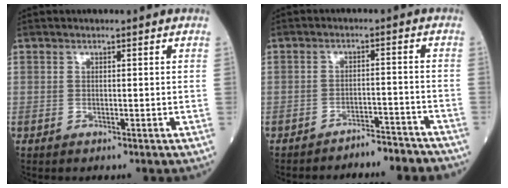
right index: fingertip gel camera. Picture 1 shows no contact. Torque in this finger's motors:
{"motor_torque": [-0.14, -0.29, -0.01, -0.01]}